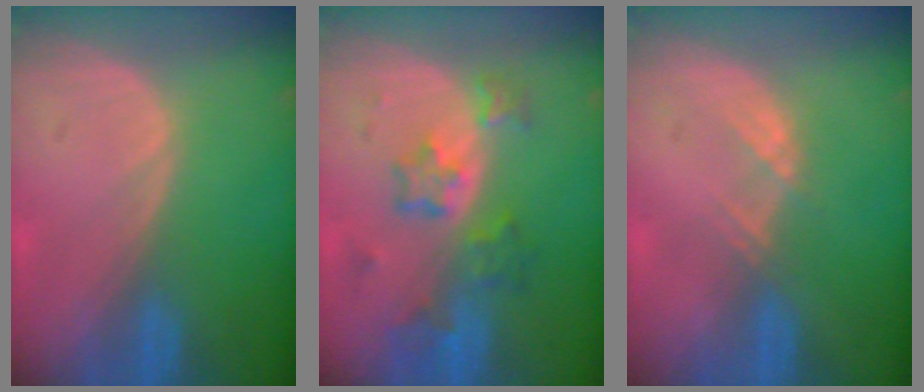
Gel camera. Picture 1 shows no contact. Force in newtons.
{"total": 7.1, "press": 6.3, "slide": 3.3}
{"total": 1.9, "press": 1.8, "slide": 0.8}